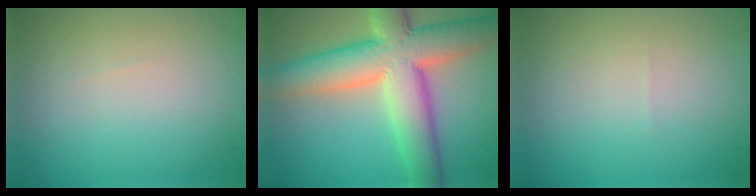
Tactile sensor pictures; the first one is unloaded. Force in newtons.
{"total": 11.5, "press": 11.4, "slide": 1.1}
{"total": 0.0}